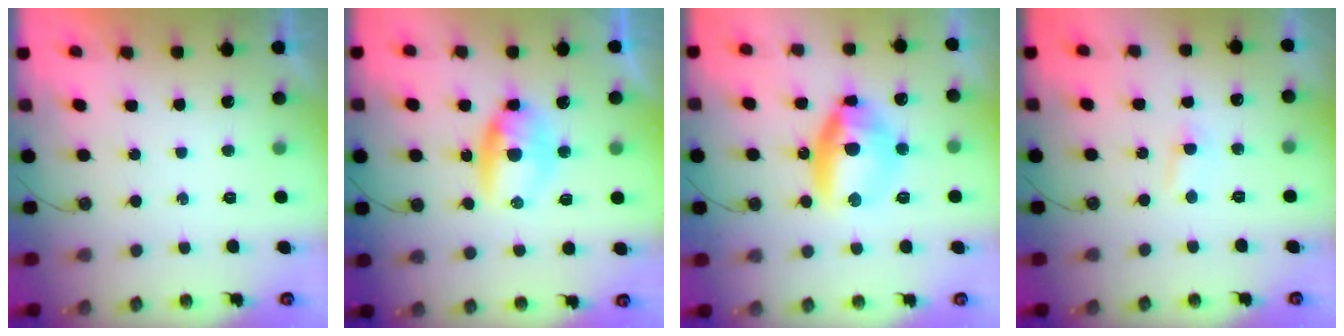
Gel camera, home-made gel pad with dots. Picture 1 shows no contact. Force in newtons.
{"total": 8.7, "press": 8.0, "slide": 3.5}
{"total": 12.2, "press": 12.1, "slide": 1.5}
{"total": 2.8, "press": 2.7, "slide": 0.7}